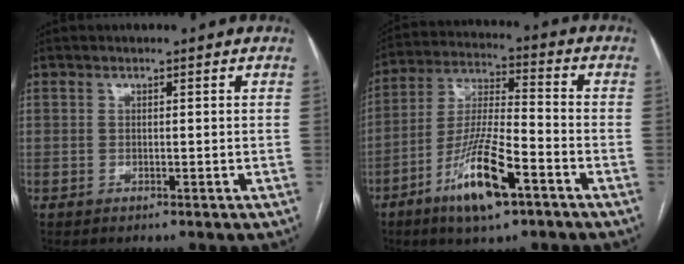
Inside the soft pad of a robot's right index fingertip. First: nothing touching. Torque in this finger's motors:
{"motor_torque": [1.66, -0.47, 0.67, 0.20]}